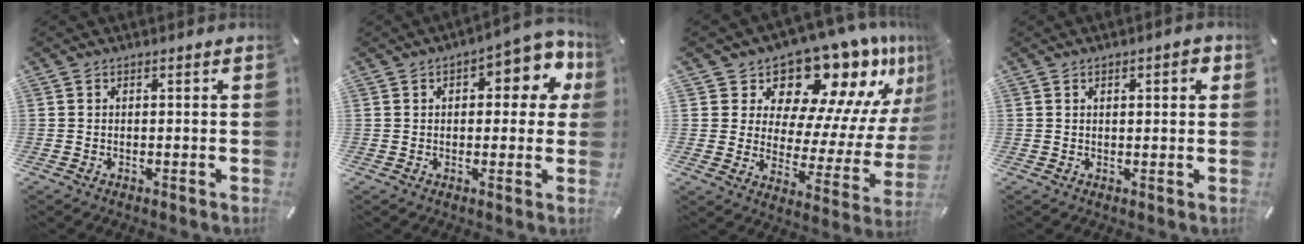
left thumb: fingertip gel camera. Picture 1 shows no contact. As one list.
[{"total": 9.5, "force": [3.5, 4.9, 7.4], "torque": [-0.082, -0.017, 0.052]}, {"total": 15.2, "force": [13.7, 5.4, 3.8], "torque": [-0.034, -0.148, 0.218]}, {"total": 2.5, "force": [0.9, 1.0, 2.1], "torque": [-0.035, 0.002, 0.013]}]